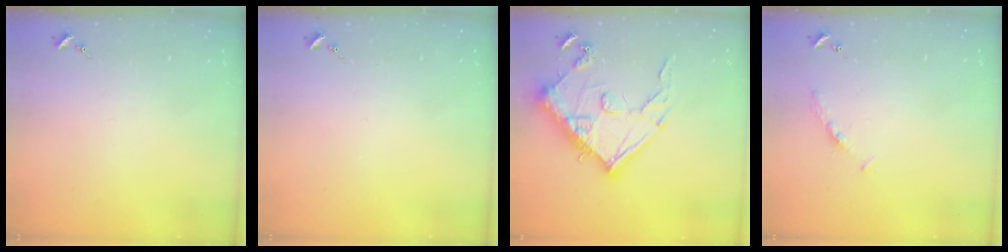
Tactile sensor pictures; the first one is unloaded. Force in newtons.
{"total": 0.0}
{"total": 15.4, "press": 15.4, "slide": 0.9}
{"total": 3.9, "press": 3.9, "slide": 0.5}